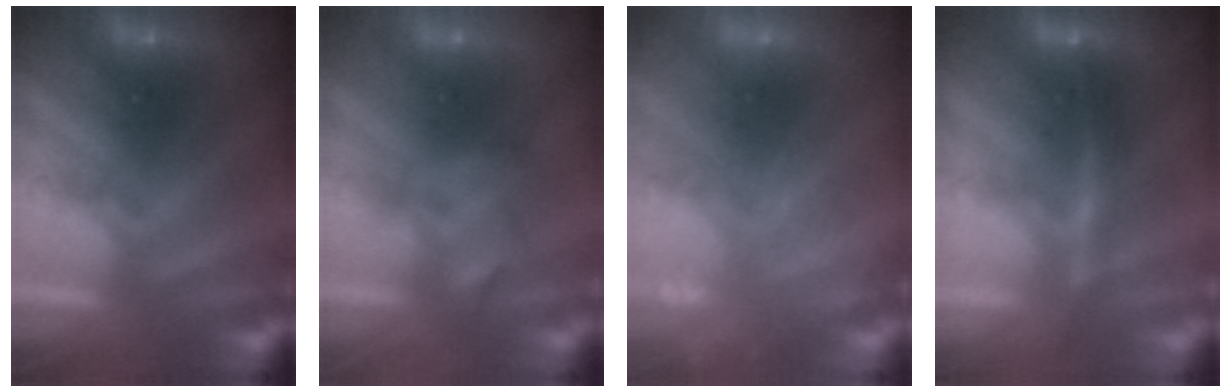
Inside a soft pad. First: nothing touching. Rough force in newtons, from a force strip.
{"total": 2.2}
{"total": 2.0}
{"total": 4.5}